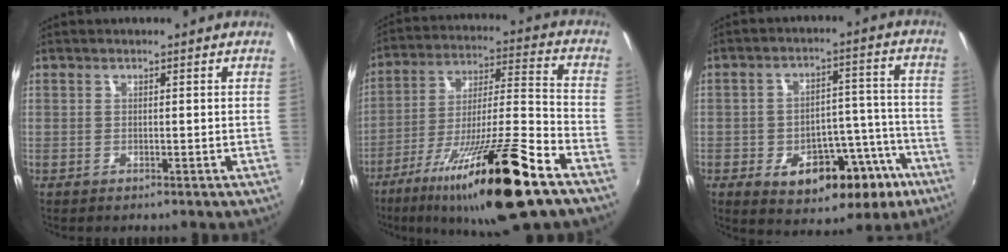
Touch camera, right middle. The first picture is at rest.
{"total": 22.4, "force": [-13.9, 1.4, 17.6], "torque": [-0.307, -0.029, -0.235]}
{"total": 15.2, "force": [-7.4, 8.7, 10.1], "torque": [-0.149, 0.021, -0.082]}